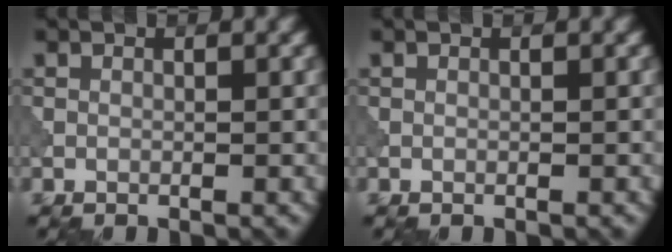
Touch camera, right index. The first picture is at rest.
{"total": 0.0}